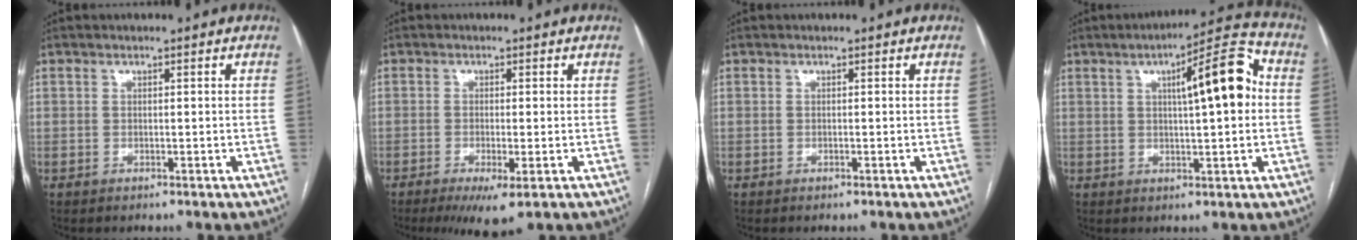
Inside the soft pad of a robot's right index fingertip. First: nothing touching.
{"total": 4.8, "force": [-2.3, 0.6, 4.2], "torque": [-0.069, -0.013, -0.035]}
{"total": 0.0}
{"total": 11.6, "force": [2.0, 1.8, 11.3], "torque": [-0.157, 0.030, 0.024]}